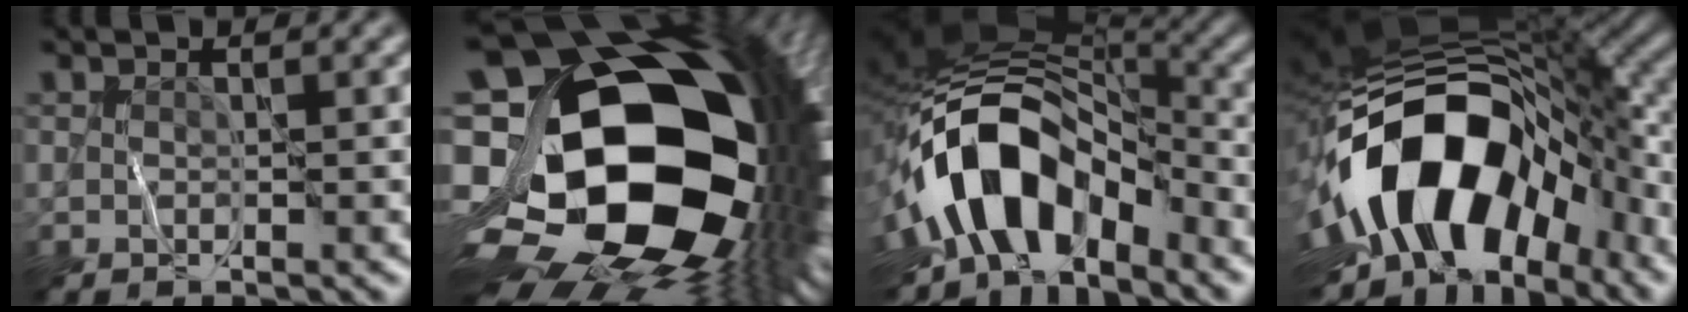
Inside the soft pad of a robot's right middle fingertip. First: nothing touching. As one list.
[{"total": 22.9, "force": [-2.2, 16.3, 15.9], "torque": [-0.294, -0.026, -0.044]}, {"total": 11.3, "force": [-5.5, 6.4, 7.4], "torque": [-0.116, 0.010, -0.101]}, {"total": 16.3, "force": [-4.6, 10.1, 11.9], "torque": [-0.199, -0.005, -0.084]}]